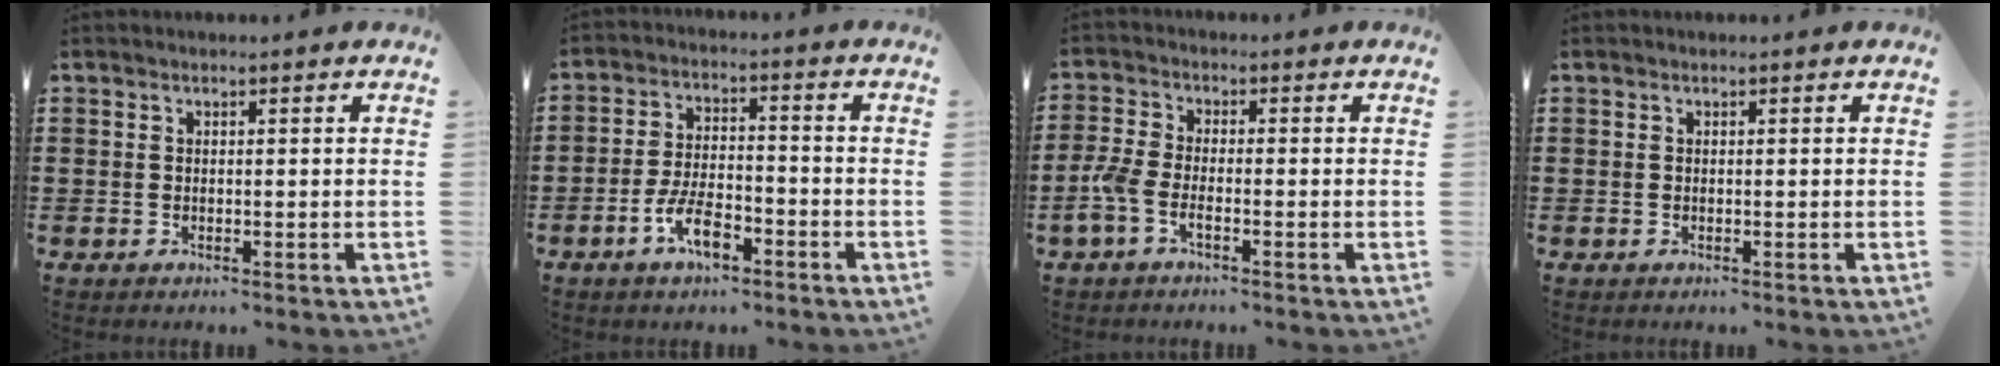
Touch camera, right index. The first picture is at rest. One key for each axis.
{"total": 6.6, "fx": -3.5, "fy": 2.7, "fz": 5.0, "tx": -0.106, "ty": 0.004, "tz": -0.069}
{"total": 3.7, "fx": -1.9, "fy": 1.0, "fz": 3.0, "tx": -0.081, "ty": -0.007, "tz": -0.041}
{"total": 0.0}